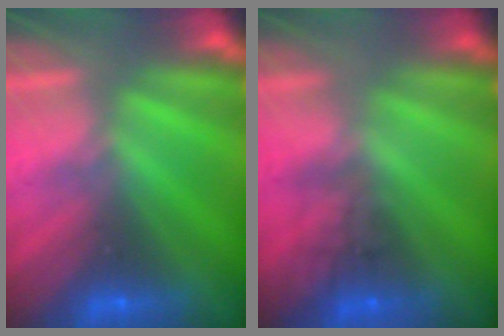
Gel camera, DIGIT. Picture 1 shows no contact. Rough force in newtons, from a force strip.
{"total": 1.6}